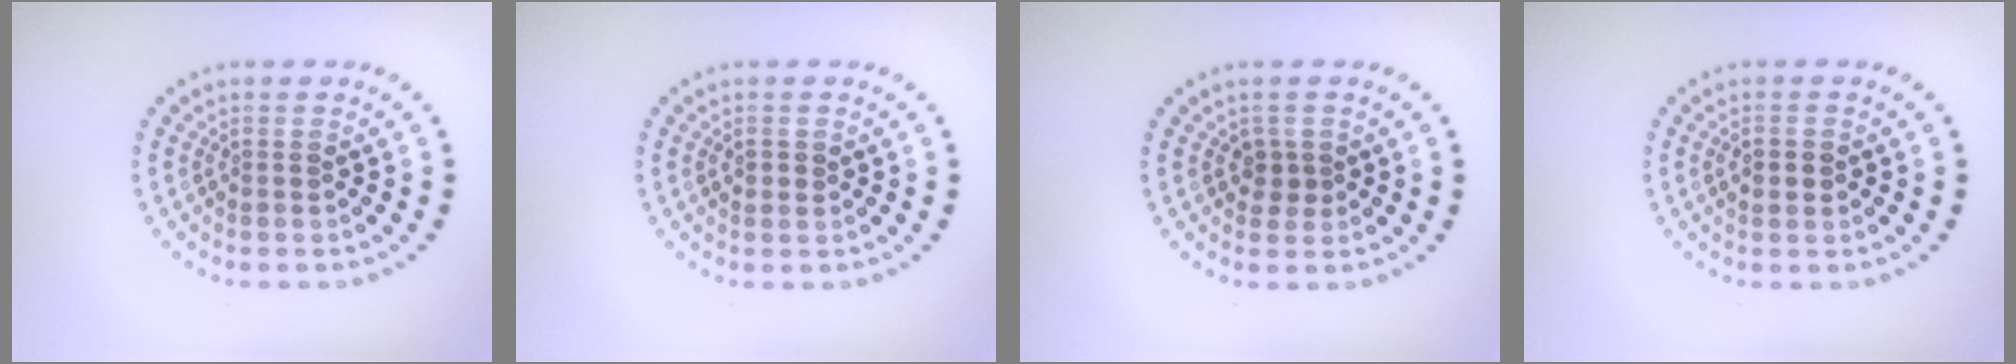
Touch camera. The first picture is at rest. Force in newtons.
{"total": 1.0, "press": 1.0, "slide": 0.3}
{"total": 1.5, "press": 1.2, "slide": 0.9}
{"total": 2.1, "press": 2.1, "slide": 0.1}